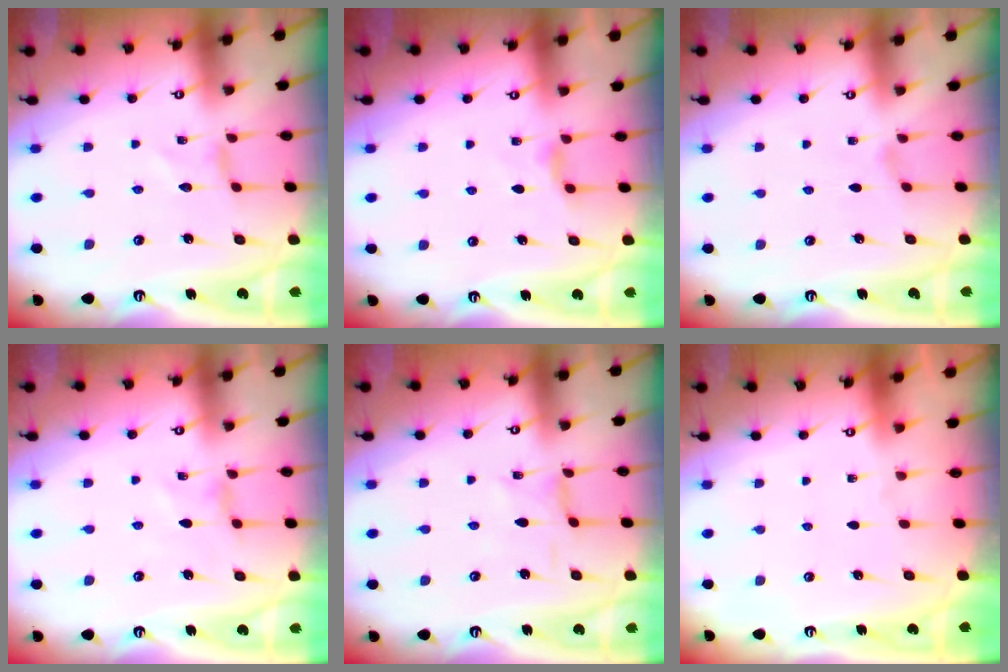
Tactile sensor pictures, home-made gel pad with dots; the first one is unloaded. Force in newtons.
{"total": 4.6, "press": 4.5, "slide": 0.6}
{"total": 1.6, "press": 1.5, "slide": 0.5}
{"total": 1.0, "press": 1.0, "slide": 0.3}
{"total": 0.6, "press": 0.5, "slide": 0.2}
{"total": 0.0}